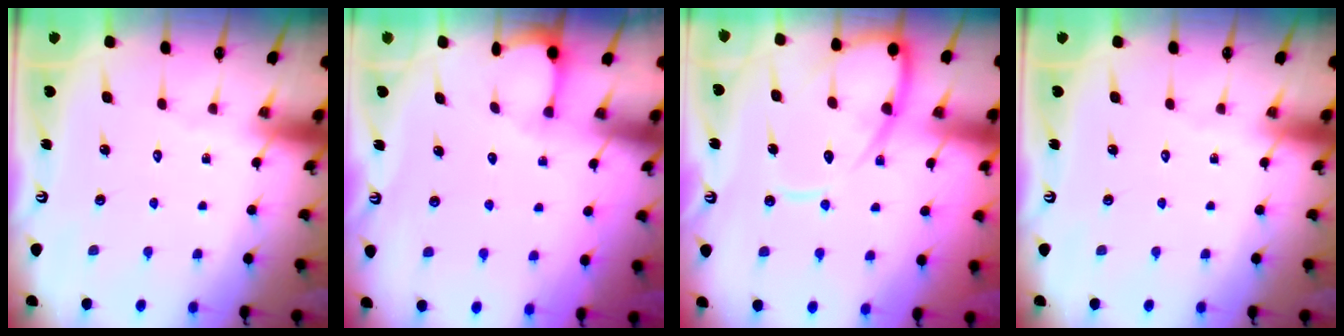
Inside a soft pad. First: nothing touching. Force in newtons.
{"total": 2.1, "press": 2.1, "slide": 0.2}
{"total": 11.9, "press": 11.8, "slide": 1.2}
{"total": 0.0}